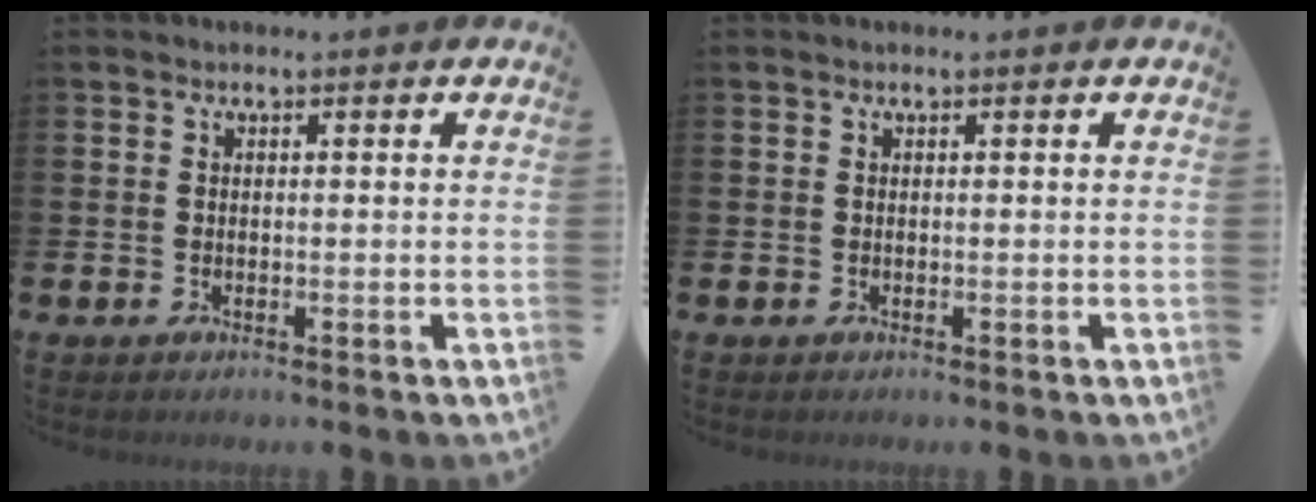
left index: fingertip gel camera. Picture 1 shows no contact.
{"total": 0.0}